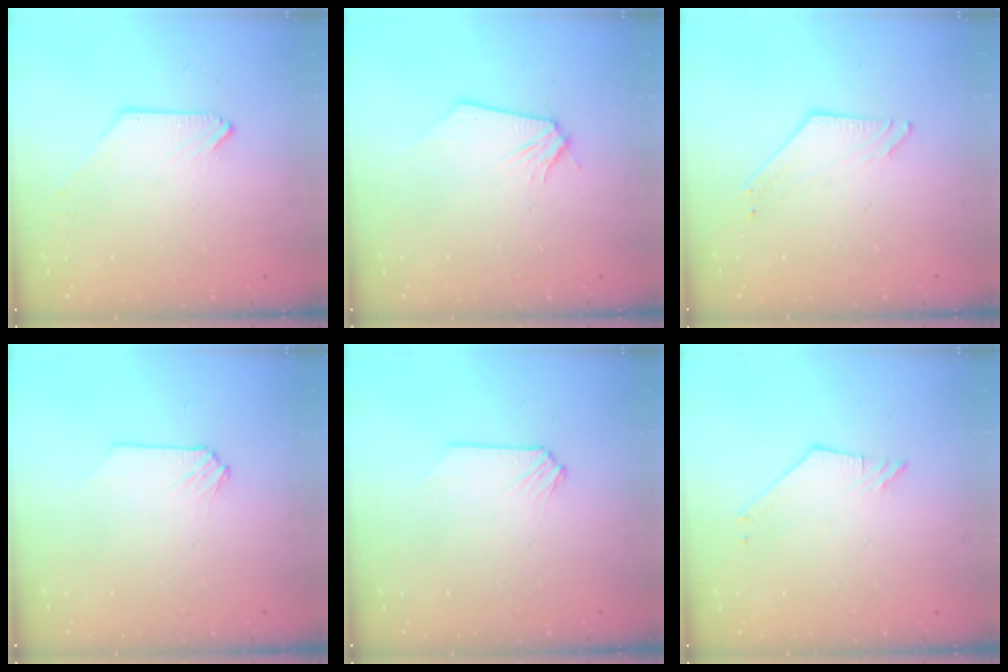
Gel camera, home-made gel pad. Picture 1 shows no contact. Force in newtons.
{"total": 0.0}
{"total": 3.5, "press": 3.5, "slide": 0.0}
{"total": 0.0}
{"total": 0.0}
{"total": 2.5, "press": 2.5, "slide": 0.1}